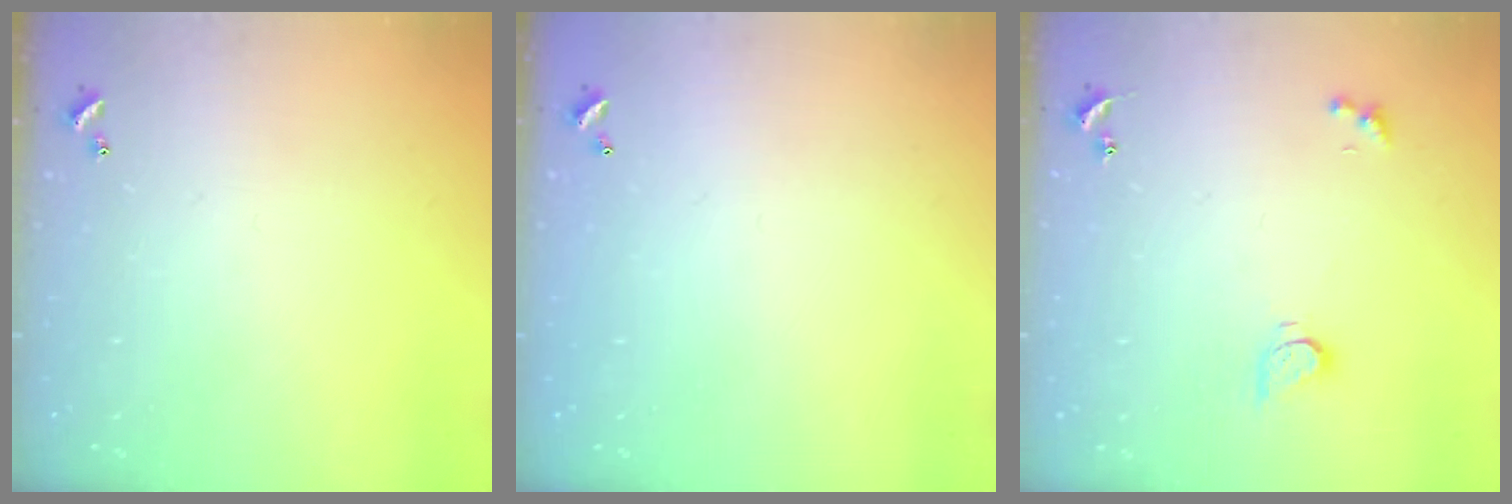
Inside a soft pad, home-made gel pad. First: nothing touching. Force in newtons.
{"total": 2.8, "press": 2.8, "slide": 0.1}
{"total": 2.4, "press": 2.3, "slide": 0.4}